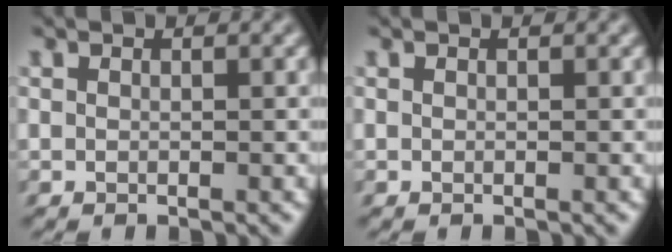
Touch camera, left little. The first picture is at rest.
{"total": 0.0}